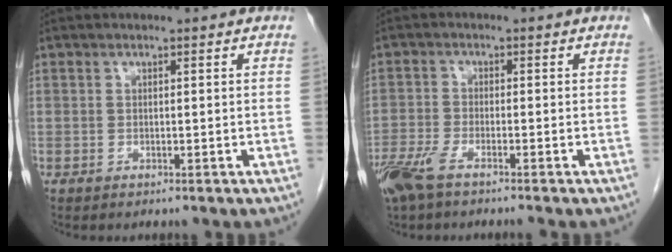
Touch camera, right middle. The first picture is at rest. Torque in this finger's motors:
{"motor_torque": [0.70, -0.60, 0.12, 0.05]}